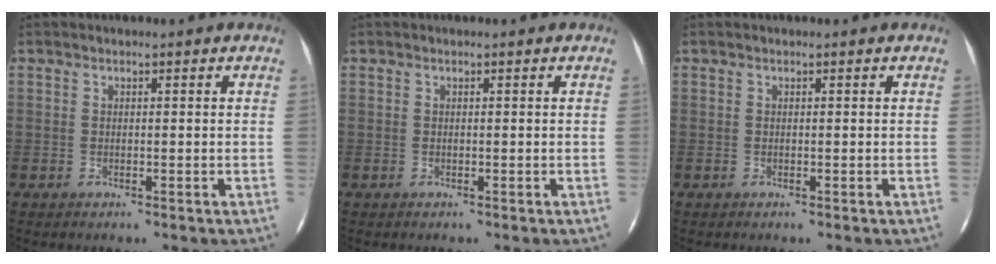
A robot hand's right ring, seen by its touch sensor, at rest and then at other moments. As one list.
[{"total": 0.0}, {"total": 0.0}]